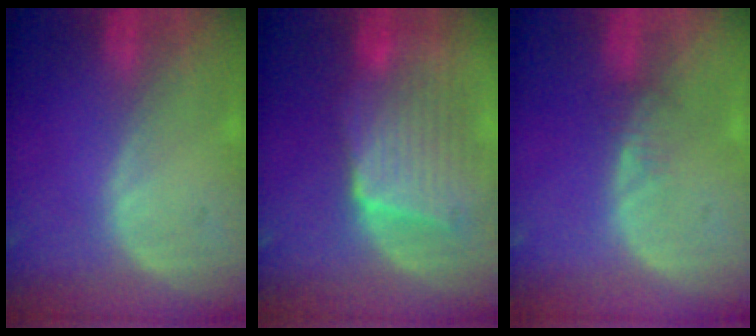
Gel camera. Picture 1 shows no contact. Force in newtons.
{"total": 9.7, "press": 8.7, "slide": 4.1}
{"total": 1.5, "press": 1.5, "slide": 0.2}